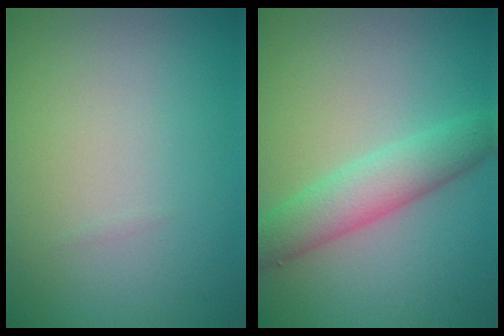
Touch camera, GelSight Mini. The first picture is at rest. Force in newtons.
{"total": 4.2, "press": 4.2, "slide": 0.1}